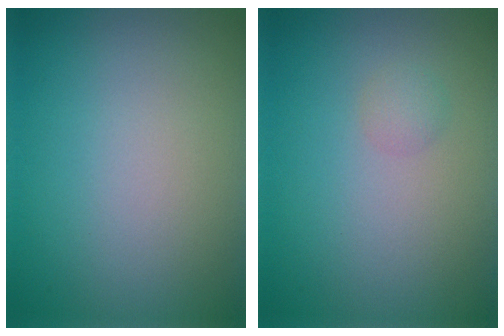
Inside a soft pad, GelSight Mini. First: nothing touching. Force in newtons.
{"total": 1.0, "press": 1.0, "slide": 0.0}